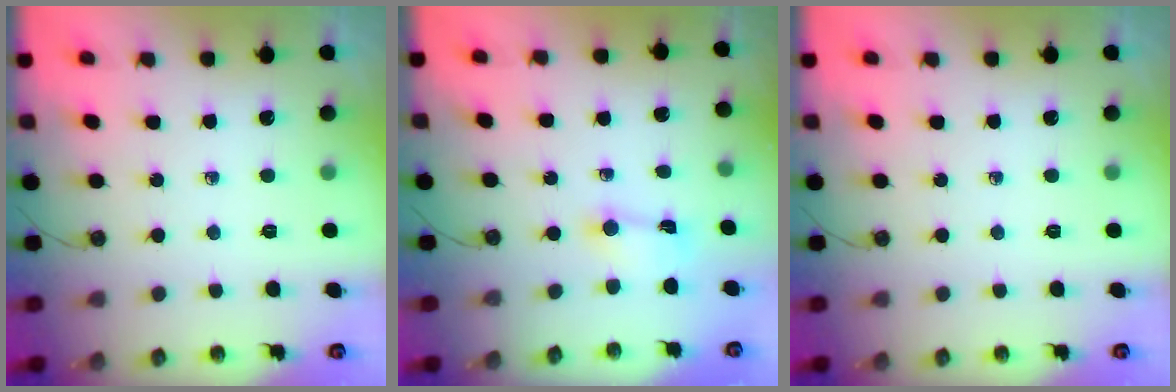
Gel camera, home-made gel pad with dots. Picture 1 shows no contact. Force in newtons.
{"total": 1.8, "press": 1.7, "slide": 0.5}
{"total": 0.0}